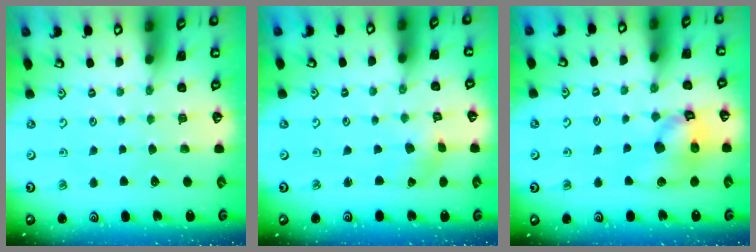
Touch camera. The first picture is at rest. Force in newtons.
{"total": 0.7, "press": 0.7, "slide": 0.1}
{"total": 13.8, "press": 13.7, "slide": 1.9}